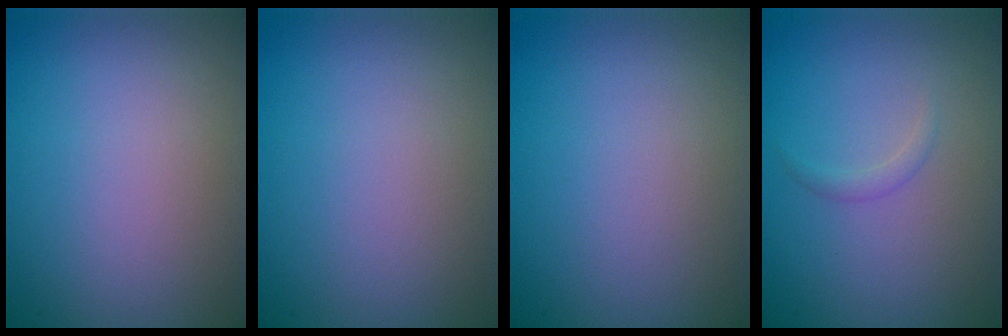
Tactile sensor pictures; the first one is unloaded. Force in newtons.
{"total": 0.0}
{"total": 0.0}
{"total": 0.8, "press": 0.8, "slide": 0.1}